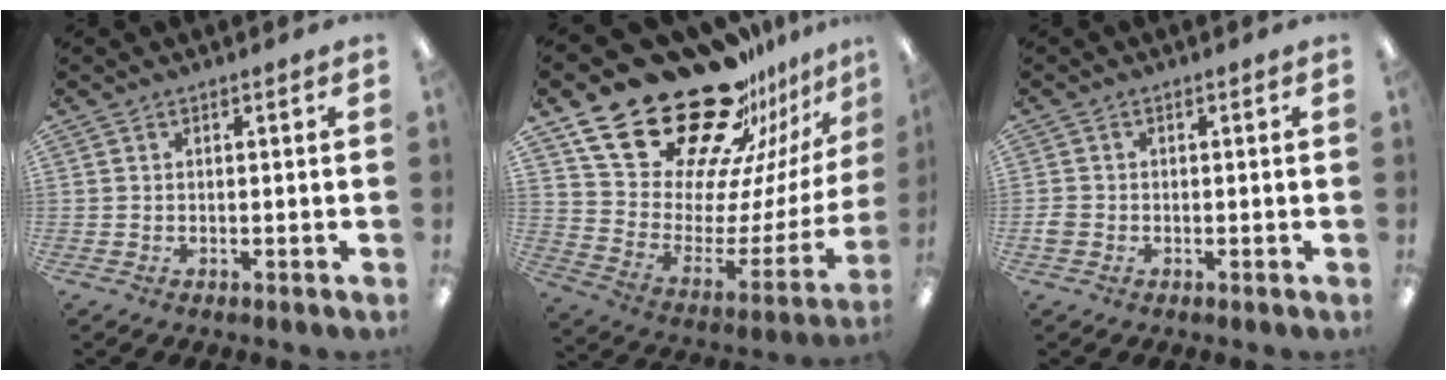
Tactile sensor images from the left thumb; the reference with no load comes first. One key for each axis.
{"total": 30.5, "fx": 22.4, "fy": 14.0, "fz": 15.1, "tx": -0.233, "ty": -0.159, "tz": 0.422}
{"total": 1.9, "fx": -0.7, "fy": 1.6, "fz": 0.7, "tx": -0.009, "ty": 0.002, "tz": -0.012}